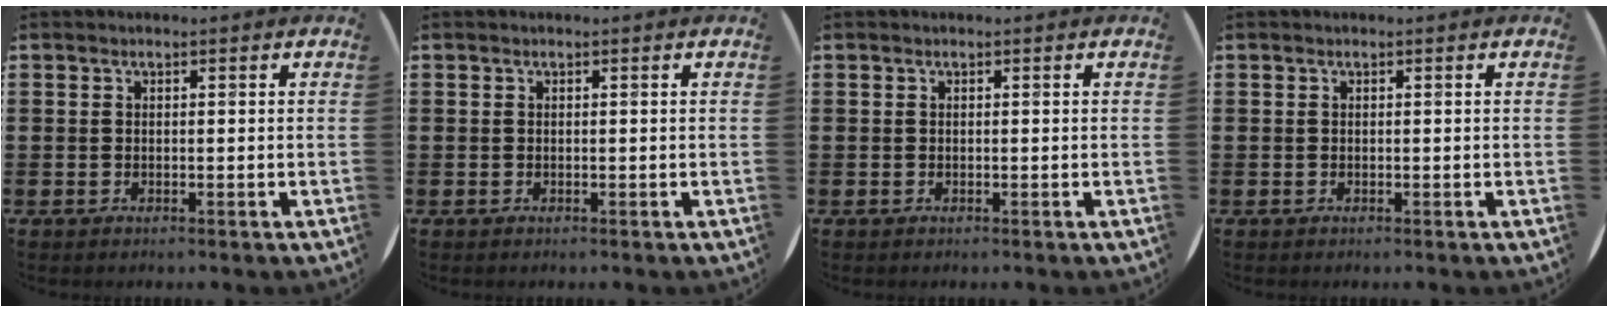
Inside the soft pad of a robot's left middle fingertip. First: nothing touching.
{"total": 0.0}
{"total": 0.0}
{"total": 0.0}